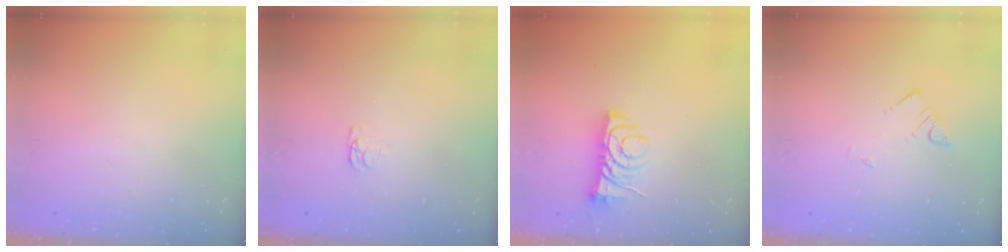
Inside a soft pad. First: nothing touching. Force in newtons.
{"total": 1.2, "press": 1.1, "slide": 0.3}
{"total": 7.6, "press": 7.5, "slide": 1.0}
{"total": 3.6, "press": 3.6, "slide": 0.6}